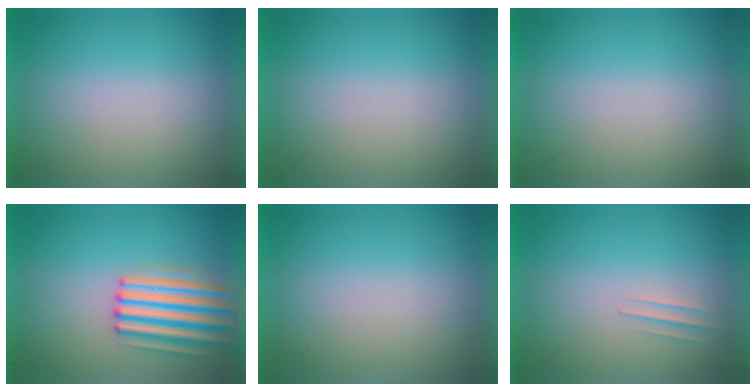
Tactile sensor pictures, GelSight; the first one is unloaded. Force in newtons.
{"total": 0.0}
{"total": 0.0}
{"total": 4.8}
{"total": 0.0}
{"total": 1.1}